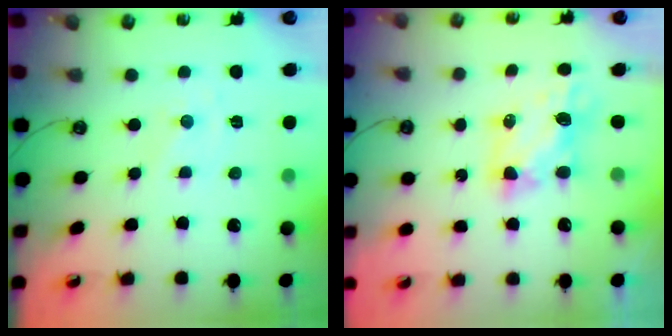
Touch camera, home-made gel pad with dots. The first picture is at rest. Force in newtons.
{"total": 5.9, "press": 5.9, "slide": 0.3}